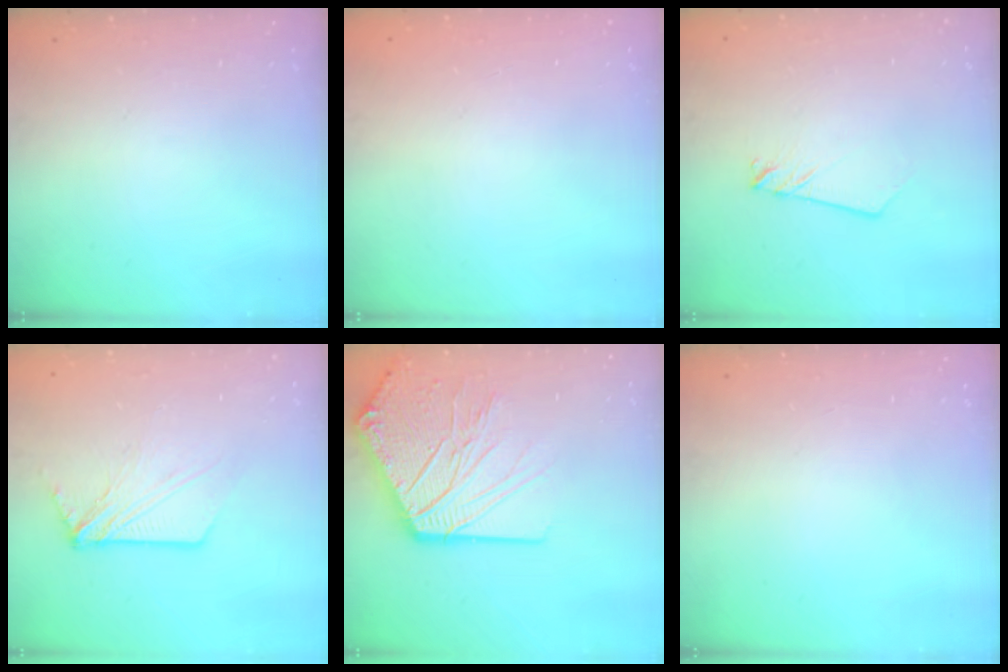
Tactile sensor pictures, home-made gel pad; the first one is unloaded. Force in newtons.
{"total": 0.0}
{"total": 2.5, "press": 2.5, "slide": 0.1}
{"total": 10.0, "press": 10.0, "slide": 0.8}
{"total": 23.5, "press": 23.2, "slide": 3.9}
{"total": 0.0}